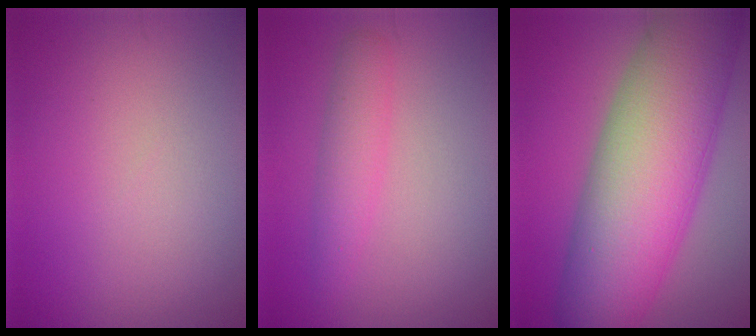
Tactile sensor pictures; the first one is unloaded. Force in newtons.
{"total": 2.5, "press": 2.5, "slide": 0.0}
{"total": 14.3, "press": 14.3, "slide": 0.2}